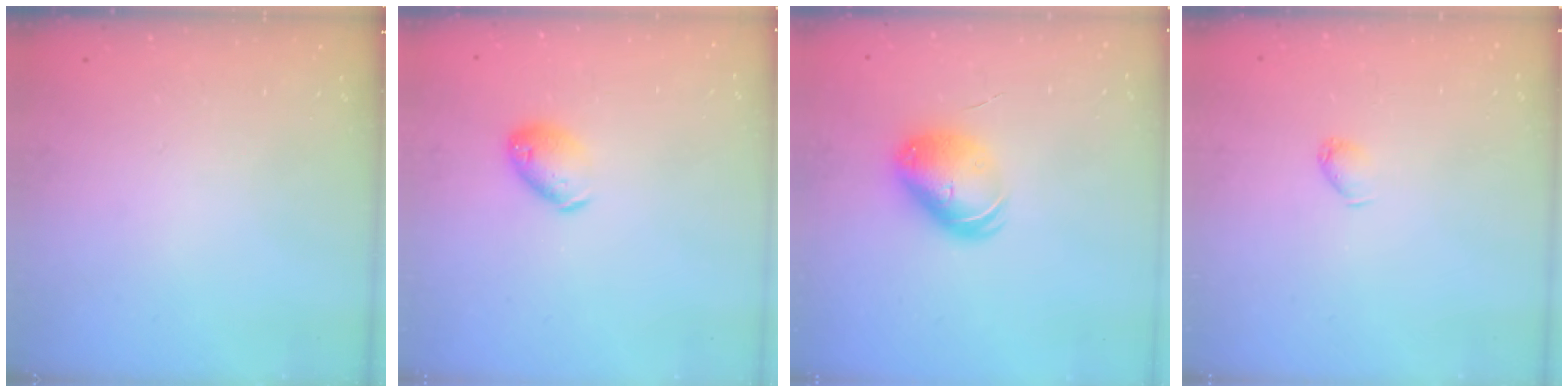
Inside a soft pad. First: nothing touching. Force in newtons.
{"total": 8.0, "press": 7.9, "slide": 0.8}
{"total": 9.0, "press": 8.9, "slide": 1.3}
{"total": 2.5, "press": 2.5, "slide": 0.5}